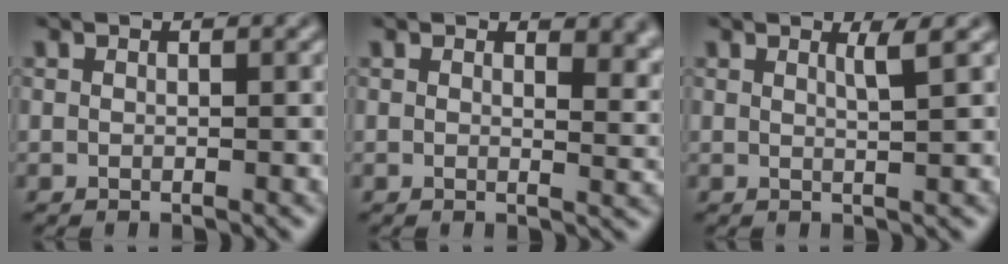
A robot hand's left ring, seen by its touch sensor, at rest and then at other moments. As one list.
[{"total": 3.4, "force": [1.6, 1.6, 2.5], "torque": [-0.028, -0.007, 0.024]}, {"total": 1.5, "force": [0.8, 0.3, 1.3], "torque": [-0.013, 0.000, 0.009]}]